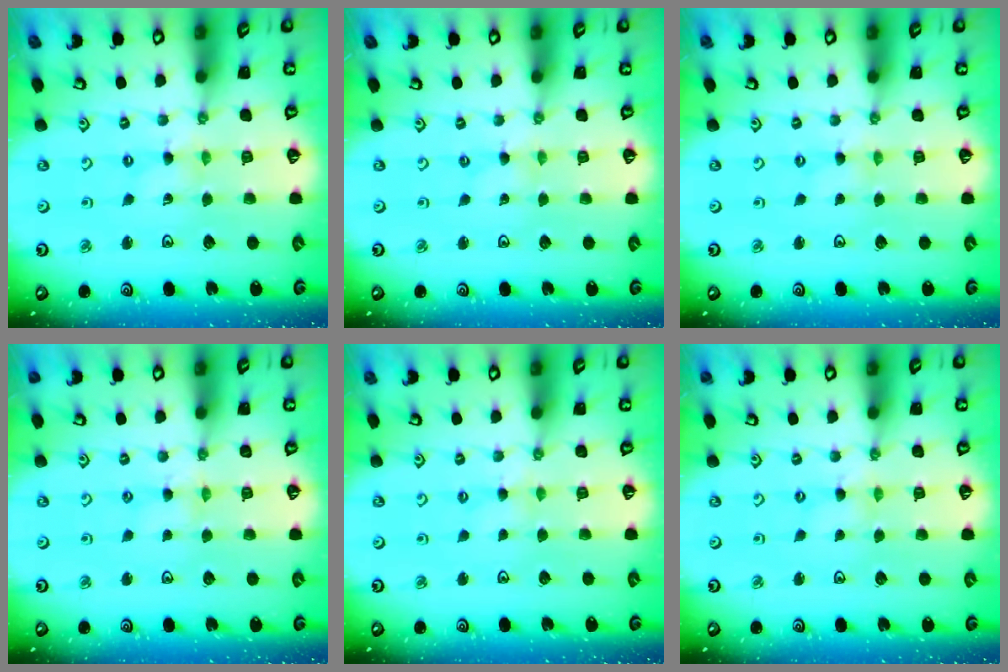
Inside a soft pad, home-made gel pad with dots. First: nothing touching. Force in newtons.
{"total": 0.0}
{"total": 0.0}
{"total": 2.8, "press": 2.8, "slide": 0.4}
{"total": 2.6, "press": 2.6, "slide": 0.4}
{"total": 0.0}